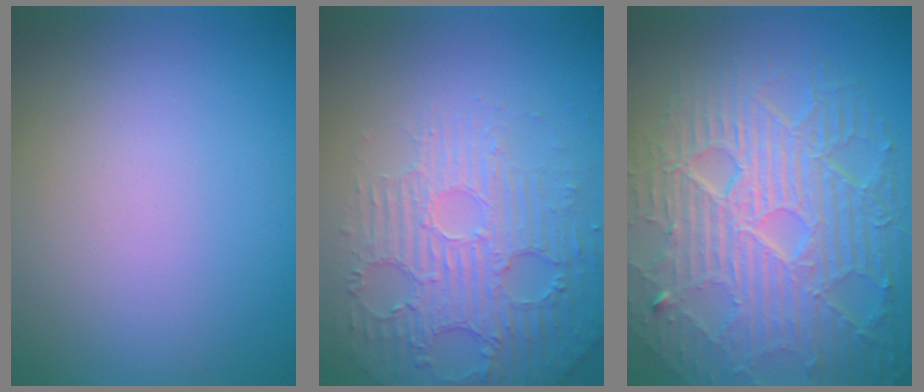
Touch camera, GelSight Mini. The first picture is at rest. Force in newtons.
{"total": 6.1, "press": 3.9, "slide": 4.6}
{"total": 10.6, "press": 6.8, "slide": 8.1}